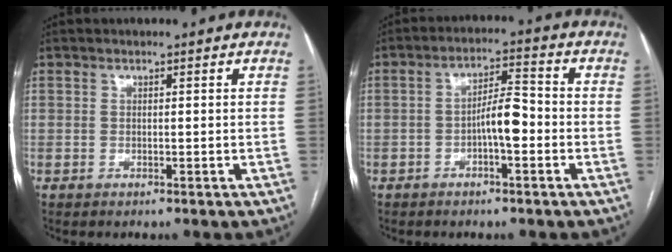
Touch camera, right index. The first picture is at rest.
{"total": 5.6, "force": [-1.5, 1.4, 5.2], "torque": [-0.090, 0.015, -0.025]}